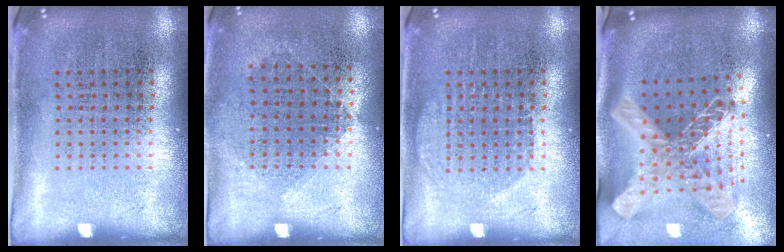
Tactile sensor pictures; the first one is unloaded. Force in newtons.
{"total": 1.0, "press": 0.9, "slide": 0.5}
{"total": 1.6, "press": 1.5, "slide": 0.4}
{"total": 2.9, "press": 2.1, "slide": 2.0}